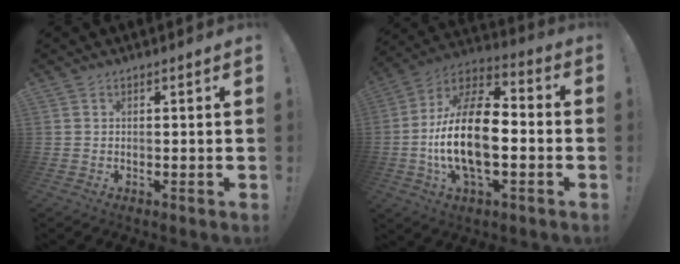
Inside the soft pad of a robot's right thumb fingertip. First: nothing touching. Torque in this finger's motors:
{"motor_torque": [0.31, 1.15, 1.61, -1.16, 0.22]}